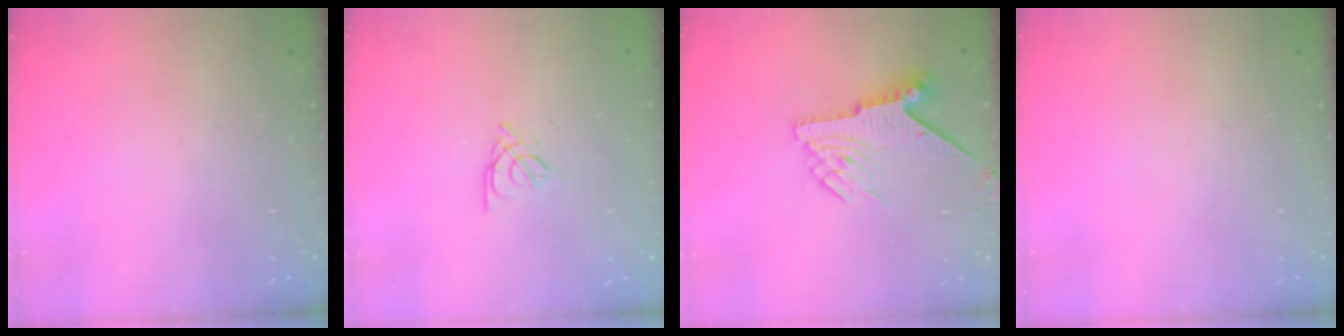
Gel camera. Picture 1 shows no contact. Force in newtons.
{"total": 2.5, "press": 2.5, "slide": 0.7}
{"total": 7.4, "press": 7.4, "slide": 0.2}
{"total": 0.0}